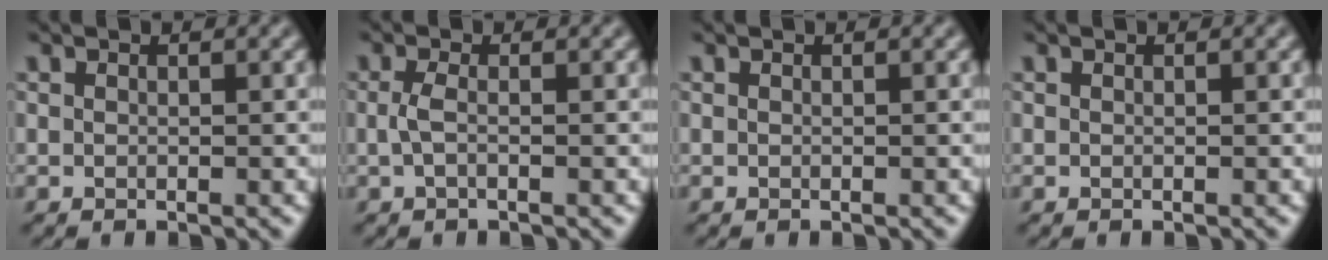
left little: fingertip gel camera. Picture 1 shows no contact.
{"total": 1.2, "force": [-0.3, 0.5, 1.1], "torque": [-0.030, 0.003, -0.009]}
{"total": 0.0}
{"total": 0.0}